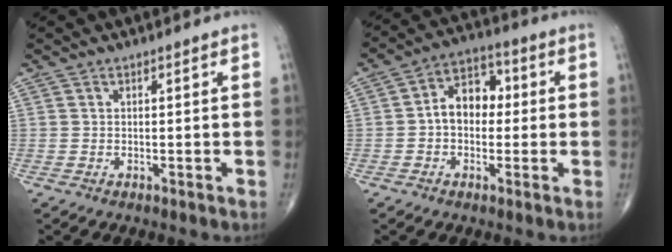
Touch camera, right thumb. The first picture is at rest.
{"total": 8.6, "force": [0.0, 6.1, 6.0], "torque": [-0.071, 0.030, -0.012]}